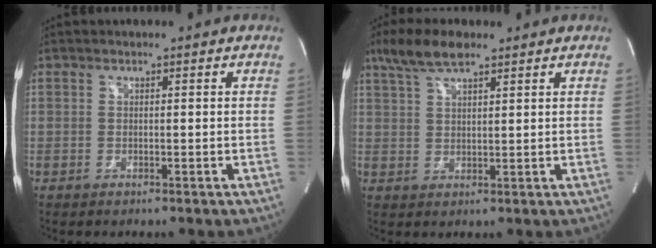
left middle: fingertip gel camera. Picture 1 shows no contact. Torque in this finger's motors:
{"motor_torque": [0.60, -0.41, 0.16, 0.04]}